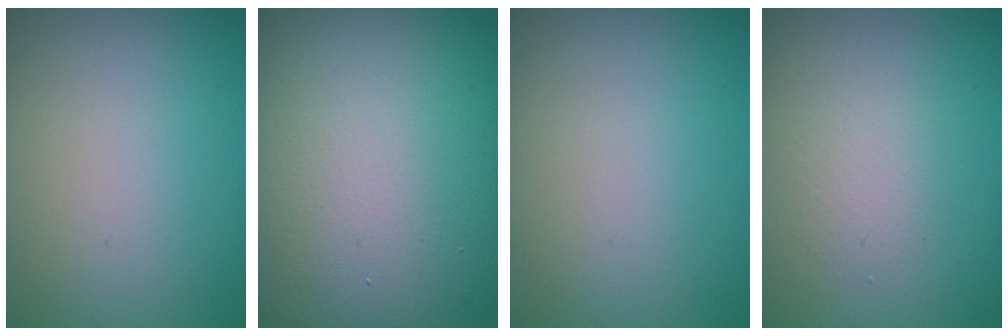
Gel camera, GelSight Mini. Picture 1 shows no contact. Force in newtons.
{"total": 19.0, "press": 19.0, "slide": 0.6}
{"total": 0.0}
{"total": 1.7, "press": 1.7, "slide": 0.1}